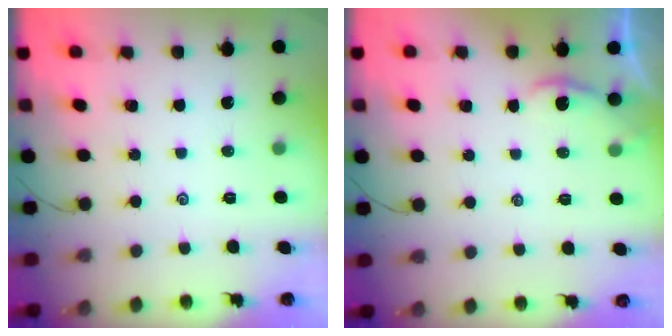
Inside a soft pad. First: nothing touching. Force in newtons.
{"total": 1.5, "press": 1.5, "slide": 0.2}